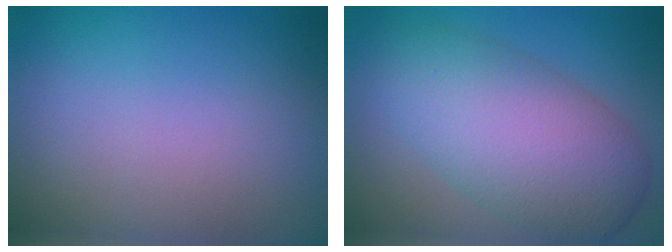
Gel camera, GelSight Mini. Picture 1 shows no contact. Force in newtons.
{"total": 8.2, "press": 8.2, "slide": 0.3}